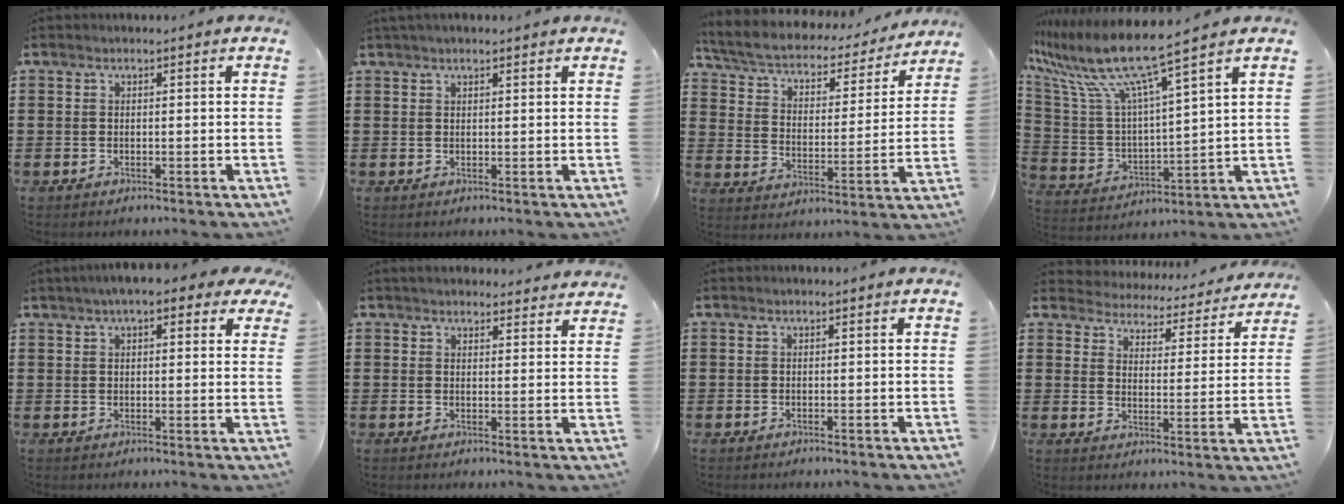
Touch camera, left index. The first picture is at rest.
{"total": 1.3, "force": [1.1, 0.2, 0.7], "torque": [-0.015, 0.002, 0.020]}
{"total": 4.2, "force": [3.8, 1.1, 1.5], "torque": [-0.052, -0.032, 0.057]}
{"total": 10.2, "force": [7.9, 0.4, 6.5], "torque": [-0.159, -0.053, 0.129]}
{"total": 5.2, "force": [3.7, 1.3, 3.4], "torque": [-0.069, 0.002, 0.063]}
{"total": 2.9, "force": [2.8, 0.4, 0.4], "torque": [-0.006, -0.010, 0.052]}
{"total": 0.0}
{"total": 3.8, "force": [3.7, 0.3, -0.5], "torque": [-0.011, -0.036, 0.057]}